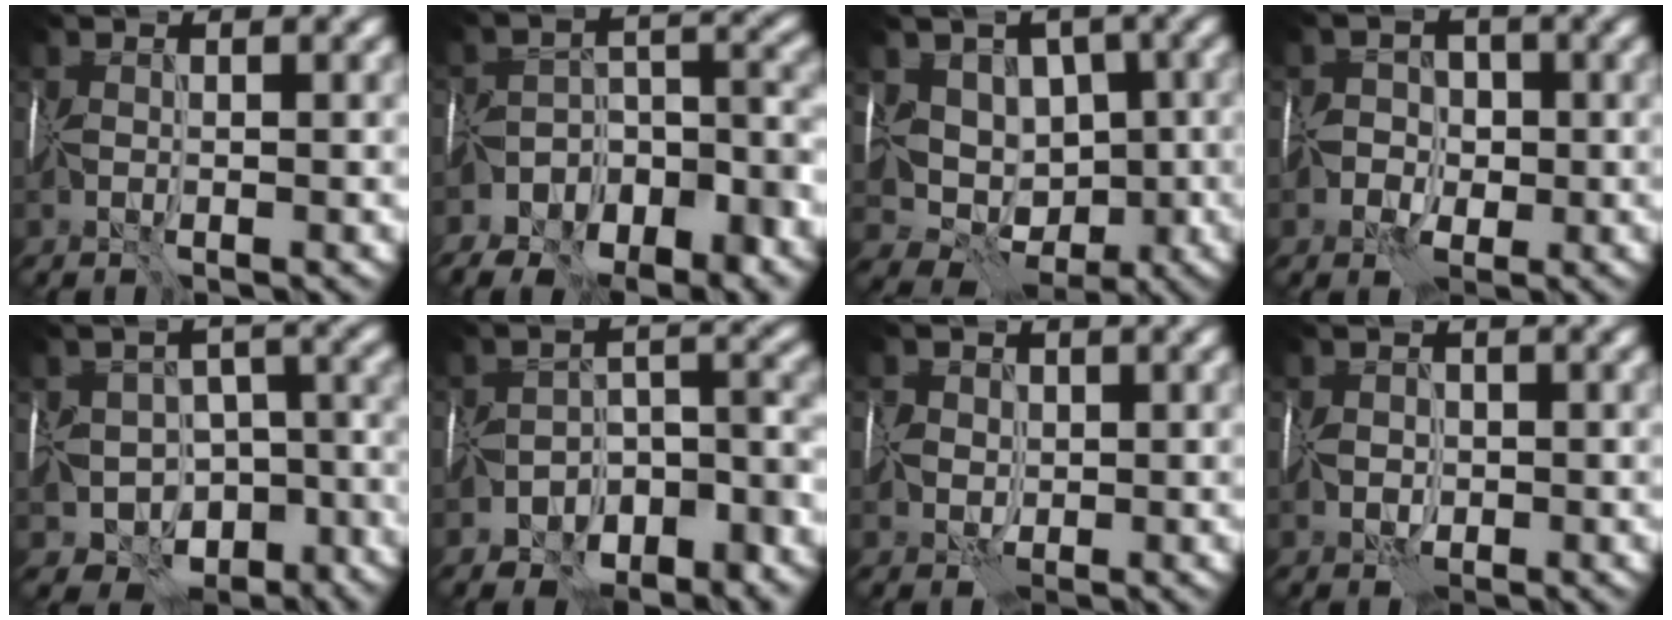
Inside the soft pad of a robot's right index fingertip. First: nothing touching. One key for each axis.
{"total": 10.3, "fx": -8.1, "fy": 5.0, "fz": 3.9, "tx": -0.040, "ty": 0.013, "tz": -0.111}
{"total": 7.0, "fx": 0.6, "fy": 6.2, "fz": 3.3, "tx": -0.022, "ty": 0.013, "tz": -0.004}
{"total": 2.4, "fx": -0.8, "fy": 2.2, "fz": 0.3, "tx": 0.023, "ty": 0.008, "tz": -0.027}
{"total": 9.8, "fx": -6.1, "fy": 7.1, "fz": 3.1, "tx": -0.035, "ty": -0.005, "tz": -0.082}
{"total": 6.6, "fx": -4.9, "fy": 3.2, "fz": 3.0, "tx": -0.026, "ty": -0.003, "tz": -0.082}
{"total": 1.8, "fx": 0.5, "fy": 1.8, "fz": -0.1, "tx": 0.010, "ty": 0.007, "tz": 0.000}
{"total": 0.8, "fx": 0.1, "fy": 0.8, "fz": -0.2, "tx": 0.006, "ty": 0.001, "tz": -0.001}